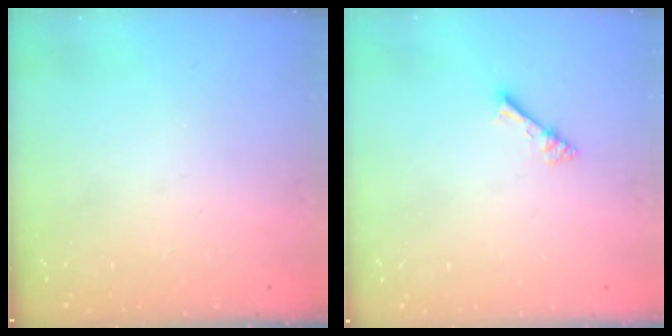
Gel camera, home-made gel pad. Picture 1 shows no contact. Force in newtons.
{"total": 2.7, "press": 2.7, "slide": 0.2}